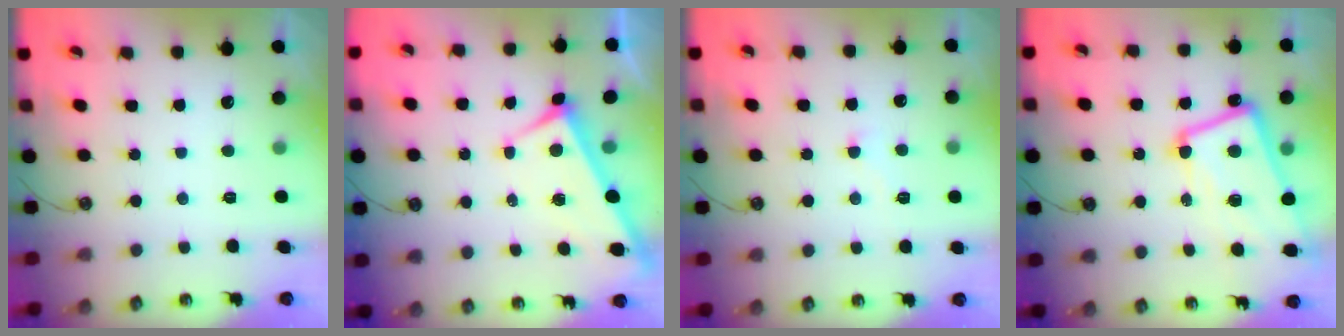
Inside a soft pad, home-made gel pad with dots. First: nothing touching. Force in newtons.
{"total": 3.8, "press": 3.7, "slide": 0.4}
{"total": 2.5, "press": 2.5, "slide": 0.4}
{"total": 10.7, "press": 10.5, "slide": 1.7}